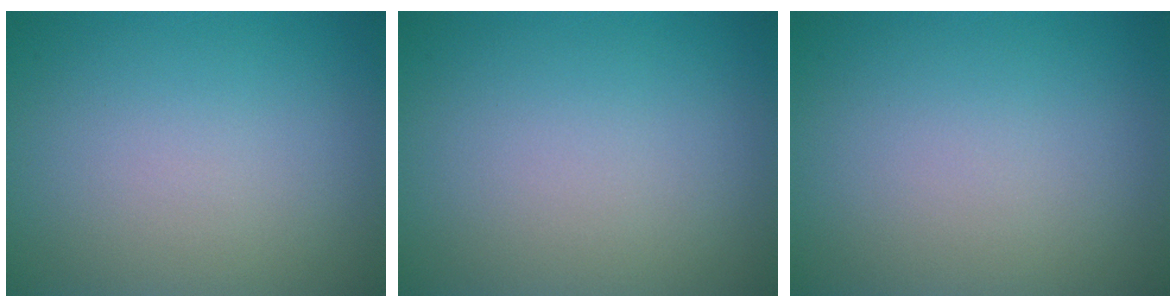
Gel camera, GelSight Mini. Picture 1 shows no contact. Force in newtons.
{"total": 0.0}
{"total": 0.0}